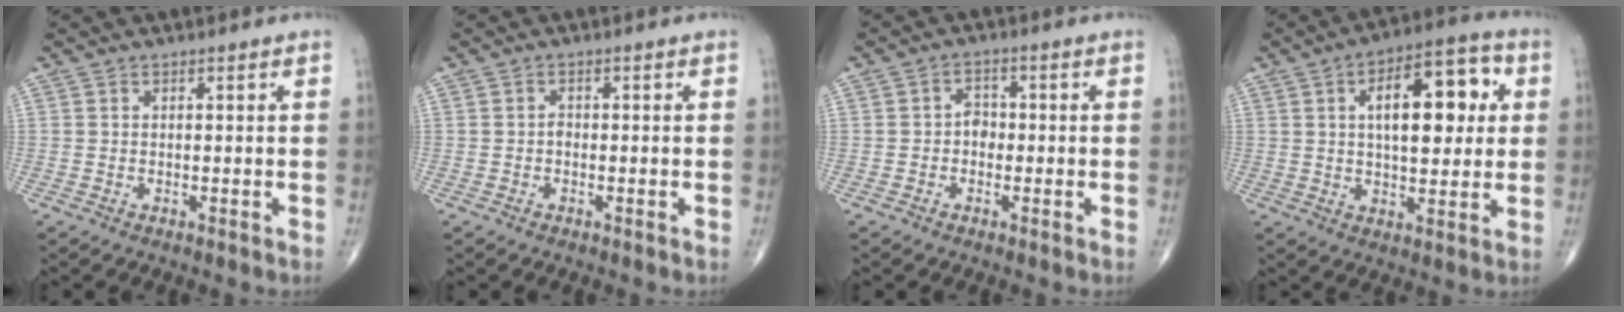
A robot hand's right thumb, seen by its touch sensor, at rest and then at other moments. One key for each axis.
{"total": 0.9, "fx": -0.3, "fy": 0.6, "fz": 0.6, "tx": -0.006, "ty": 0.002, "tz": -0.009}
{"total": 2.8, "fx": -0.6, "fy": 2.2, "fz": 1.6, "tx": -0.009, "ty": 0.012, "tz": -0.018}
{"total": 15.6, "fx": 3.5, "fy": 7.4, "fz": 13.2, "tx": -0.164, "ty": 0.013, "tz": 0.048}